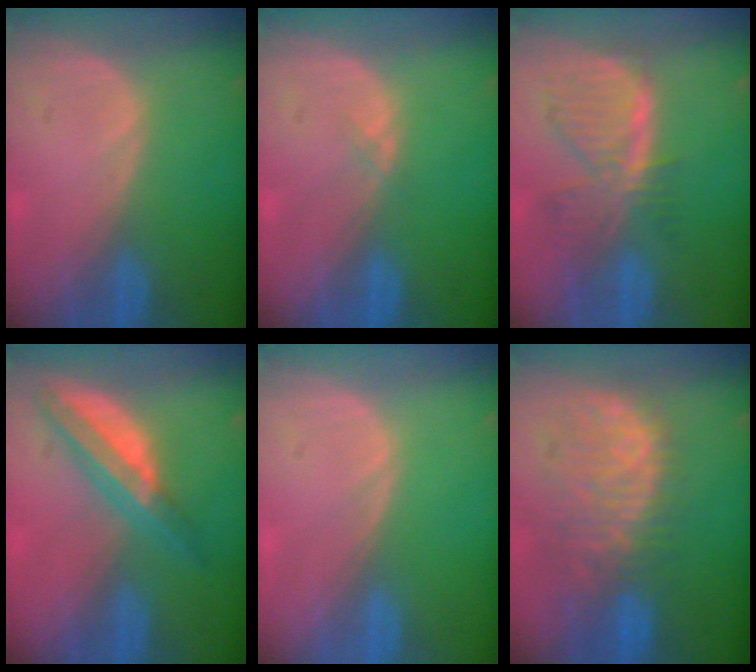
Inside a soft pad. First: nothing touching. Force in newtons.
{"total": 0.6, "press": 0.5, "slide": 0.2}
{"total": 8.0, "press": 7.1, "slide": 3.7}
{"total": 6.8, "press": 5.6, "slide": 3.8}
{"total": 0.0}
{"total": 10.7, "press": 9.4, "slide": 5.2}